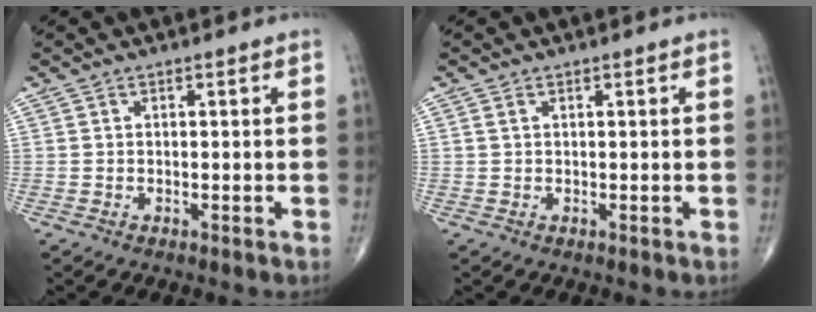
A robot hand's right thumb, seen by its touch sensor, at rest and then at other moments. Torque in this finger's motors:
{"motor_torque": [-0.51, -0.04, -0.16, -0.08, -0.03]}